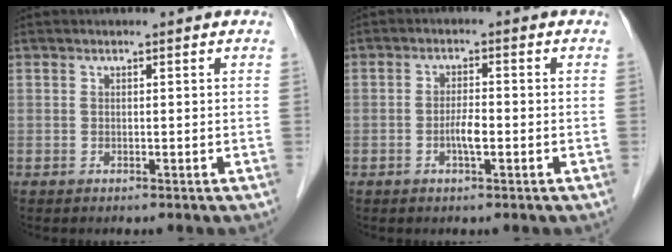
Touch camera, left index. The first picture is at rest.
{"total": 2.8, "force": [-1.0, 0.5, 2.6], "torque": [-0.050, 0.000, -0.019]}